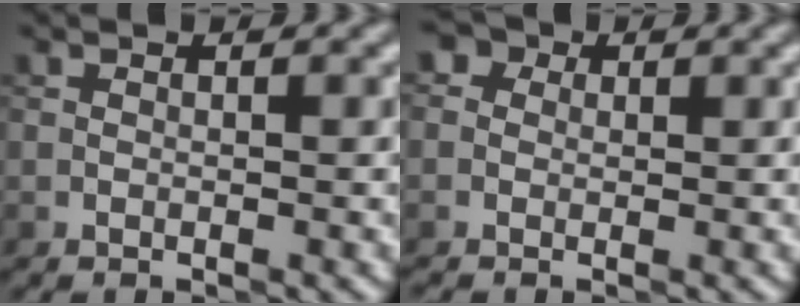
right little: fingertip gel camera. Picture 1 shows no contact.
{"total": 3.2, "force": [0.4, 2.9, 1.4], "torque": [-0.012, 0.021, -0.025]}